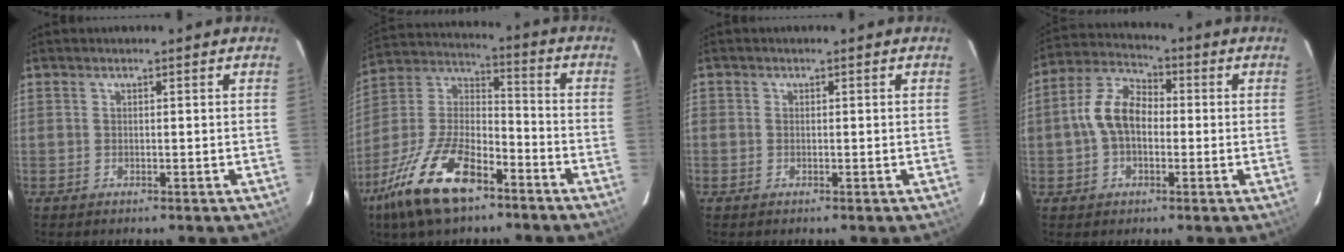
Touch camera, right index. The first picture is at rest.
{"total": 19.5, "force": [-11.8, 8.1, 13.3], "torque": [-0.287, -0.012, -0.218]}
{"total": 0.8, "force": [-0.3, 0.7, 0.1], "torque": [-0.002, -0.001, -0.008]}
{"total": 9.3, "force": [-0.6, 6.3, 6.9], "torque": [-0.144, 0.025, -0.013]}